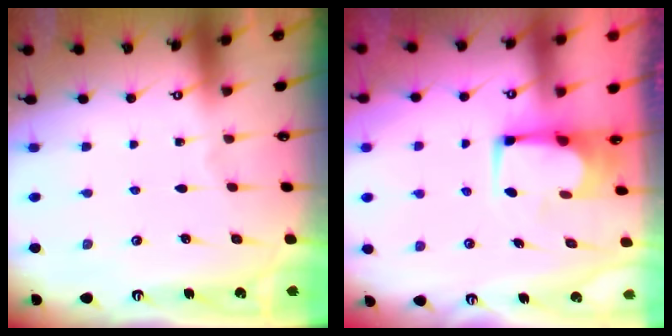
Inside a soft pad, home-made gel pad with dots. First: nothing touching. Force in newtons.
{"total": 2.9, "press": 2.9, "slide": 0.2}